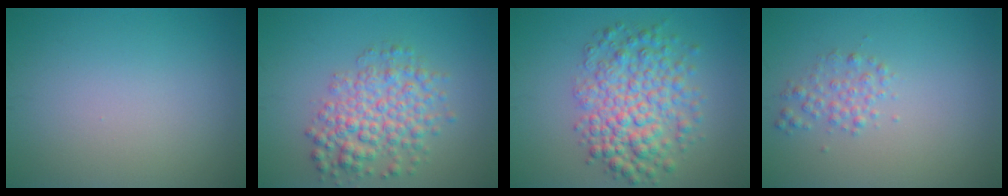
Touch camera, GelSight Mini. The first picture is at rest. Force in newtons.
{"total": 5.1, "press": 5.1, "slide": 0.1}
{"total": 6.5, "press": 6.5, "slide": 0.2}
{"total": 1.7, "press": 1.7, "slide": 0.0}